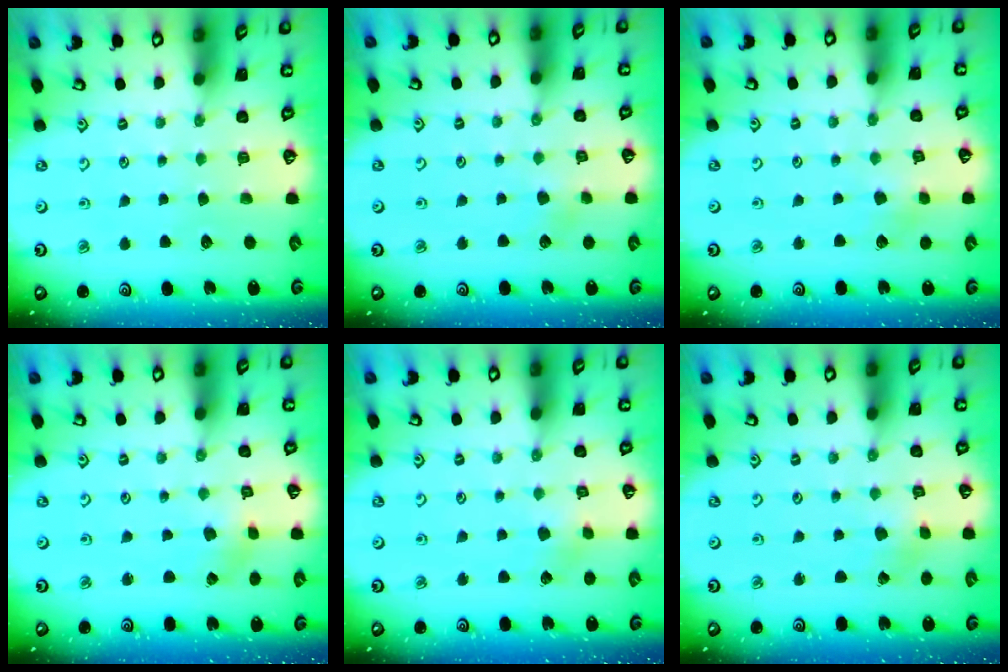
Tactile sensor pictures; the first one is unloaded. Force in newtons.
{"total": 3.6, "press": 3.6, "slide": 0.3}
{"total": 3.1, "press": 3.1, "slide": 0.3}
{"total": 0.0}
{"total": 3.0, "press": 2.9, "slide": 0.6}
{"total": 0.9, "press": 0.9, "slide": 0.1}